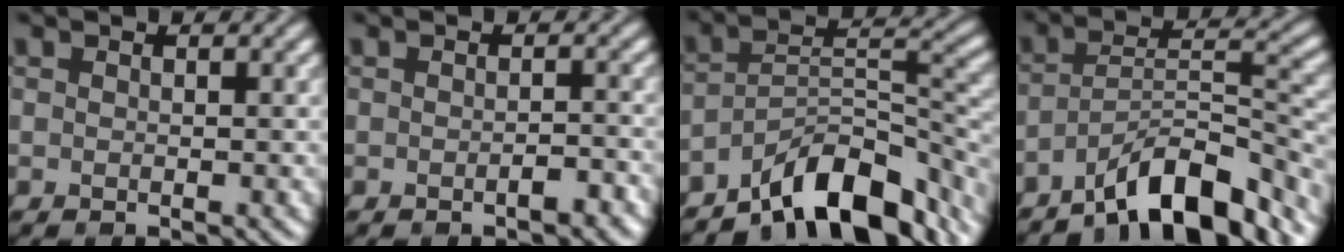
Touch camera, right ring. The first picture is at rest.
{"total": 1.3, "force": [-0.8, 0.4, 1.0], "torque": [-0.016, 0.002, -0.012]}
{"total": 10.5, "force": [-7.5, 3.7, 6.3], "torque": [-0.080, 0.005, -0.137]}
{"total": 9.0, "force": [-6.6, 2.4, 5.6], "torque": [-0.078, 0.012, -0.115]}